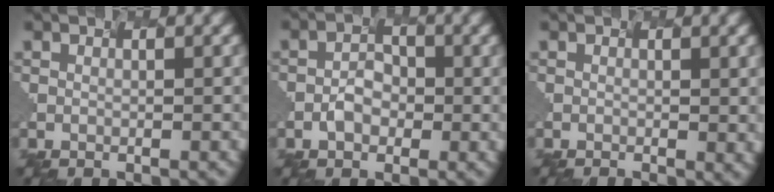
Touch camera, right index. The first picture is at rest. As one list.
[{"total": 1.9, "force": [-1.4, 1.2, 0.7], "torque": [-0.014, 0.006, -0.022]}, {"total": 1.3, "force": [-0.3, 0.3, 1.2], "torque": [-0.009, 0.000, 0.008]}]